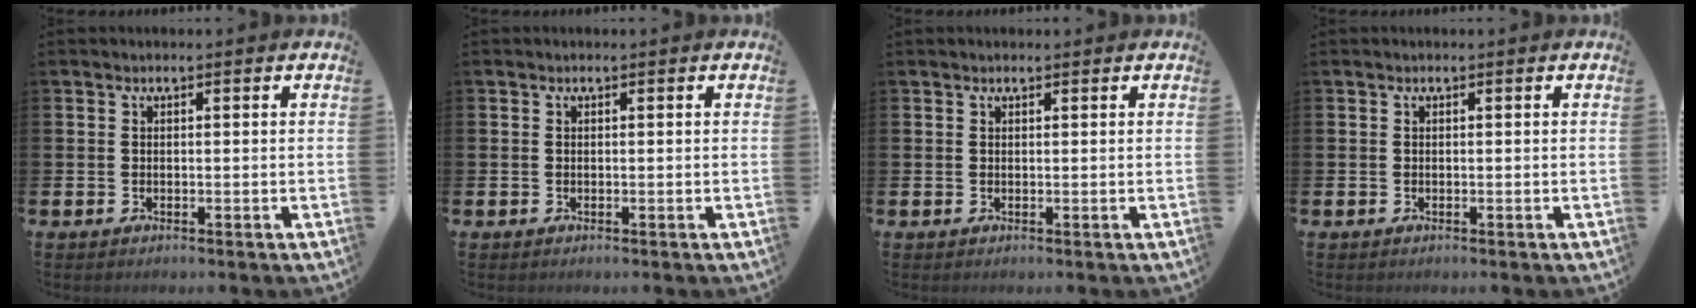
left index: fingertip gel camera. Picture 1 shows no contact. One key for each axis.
{"total": 0.0}
{"total": 0.6, "fx": 0.5, "fy": 0.1, "fz": 0.1, "tx": 0.010, "ty": -0.004, "tz": 0.007}
{"total": 0.0}